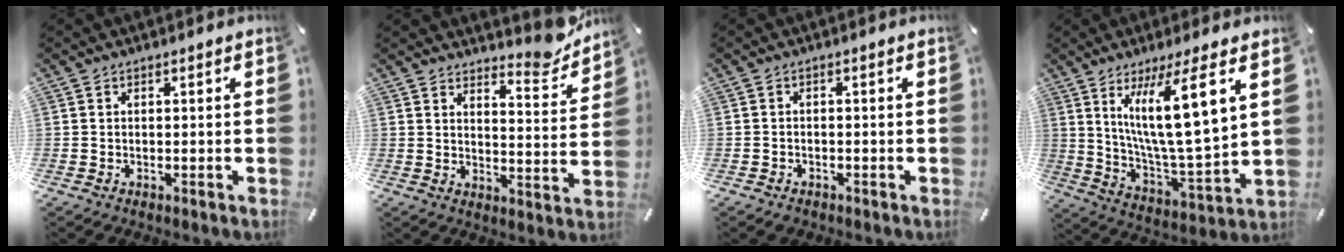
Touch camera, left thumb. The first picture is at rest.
{"total": 8.6, "force": [7.9, 2.3, 2.3], "torque": [-0.011, -0.079, 0.137]}
{"total": 1.4, "force": [-1.0, 0.7, 0.5], "torque": [-0.010, 0.004, -0.023]}
{"total": 16.8, "force": [8.7, 2.7, 14.2], "torque": [-0.257, -0.041, 0.131]}